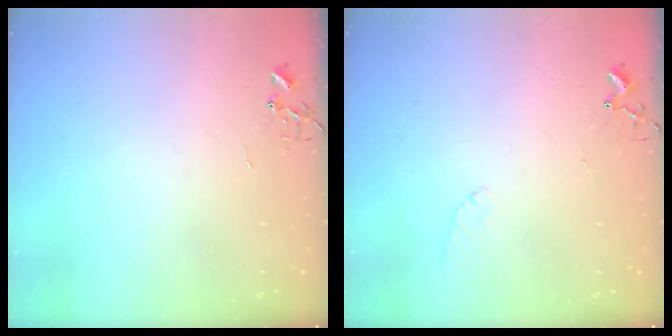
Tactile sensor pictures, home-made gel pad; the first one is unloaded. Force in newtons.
{"total": 5.0, "press": 4.9, "slide": 0.7}